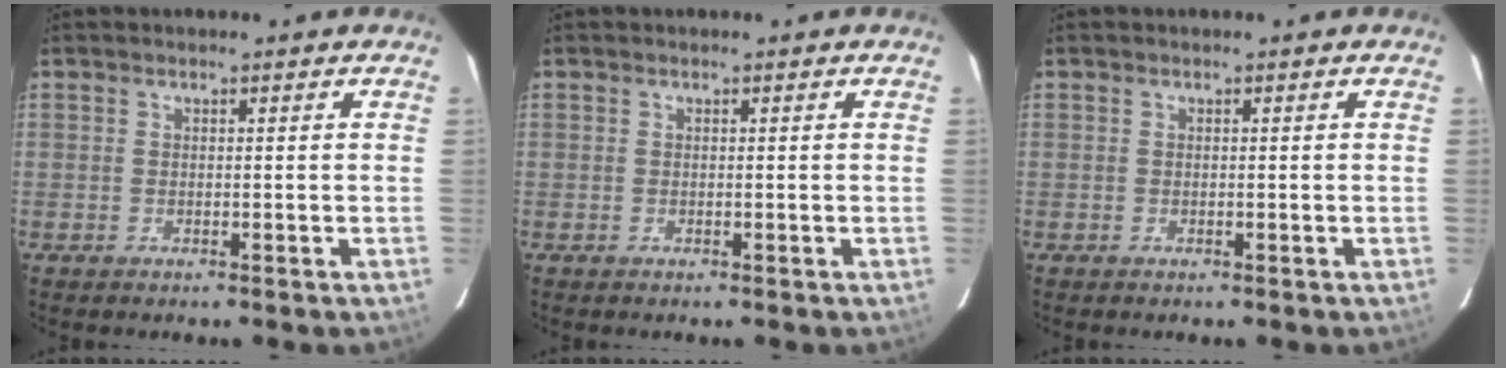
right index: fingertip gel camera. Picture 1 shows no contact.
{"total": 0.0}
{"total": 0.0}